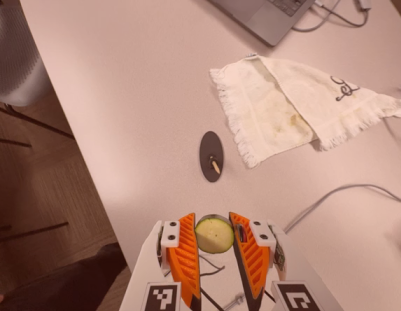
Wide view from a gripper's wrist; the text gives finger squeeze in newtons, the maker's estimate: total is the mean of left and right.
{"total": 12.3, "left": 12.7, "right": 11.9}